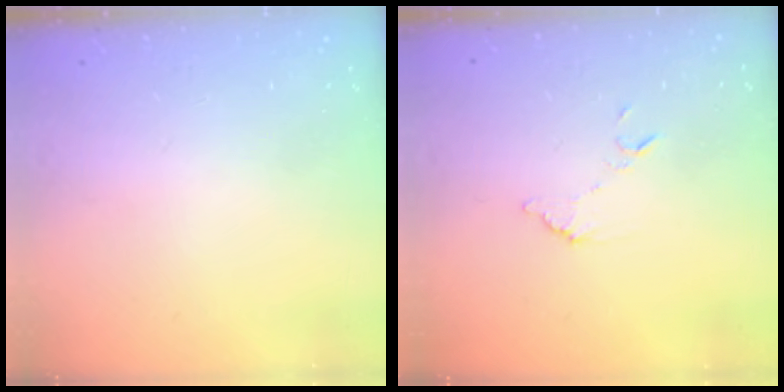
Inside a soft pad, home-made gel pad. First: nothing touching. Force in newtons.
{"total": 7.2, "press": 7.2, "slide": 0.2}